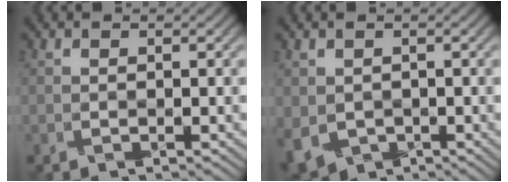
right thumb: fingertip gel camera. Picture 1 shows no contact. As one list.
[{"total": 3.3, "force": [-0.6, 3.0, 1.4], "torque": [-0.055, -0.021, -0.010]}]